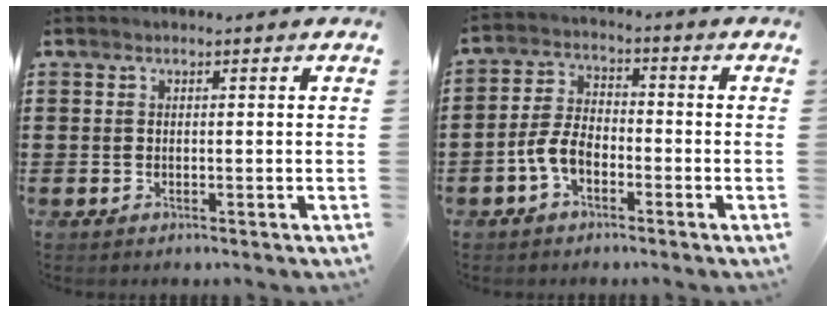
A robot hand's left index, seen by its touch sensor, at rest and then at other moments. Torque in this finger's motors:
{"motor_torque": [0.76, 0.47, 0.29, 0.07]}